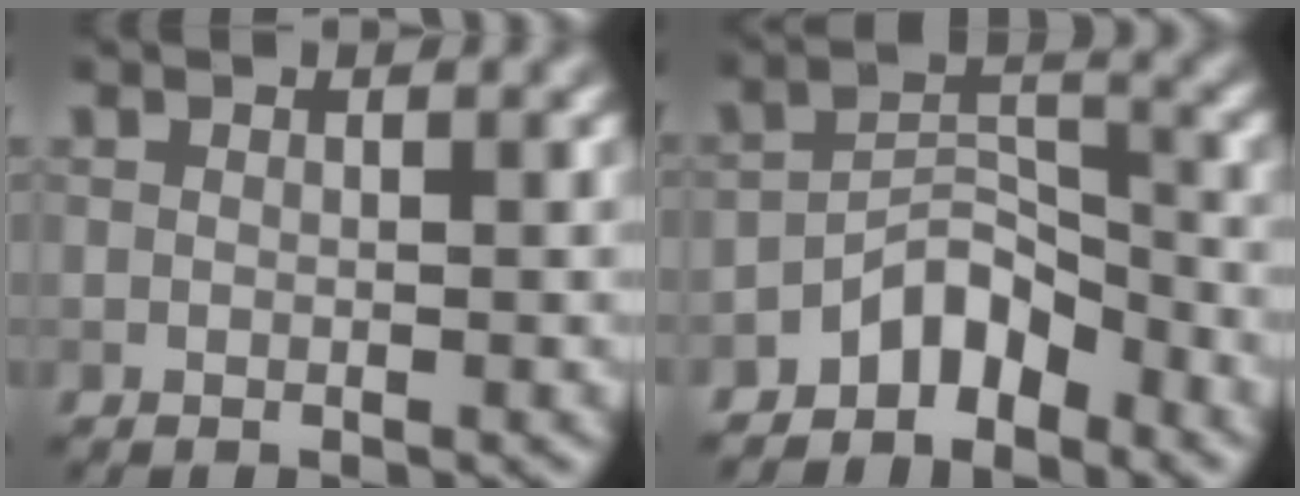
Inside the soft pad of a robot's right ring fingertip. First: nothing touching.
{"total": 4.1, "force": [-3.2, 1.9, 1.7], "torque": [-0.018, 0.017, -0.063]}